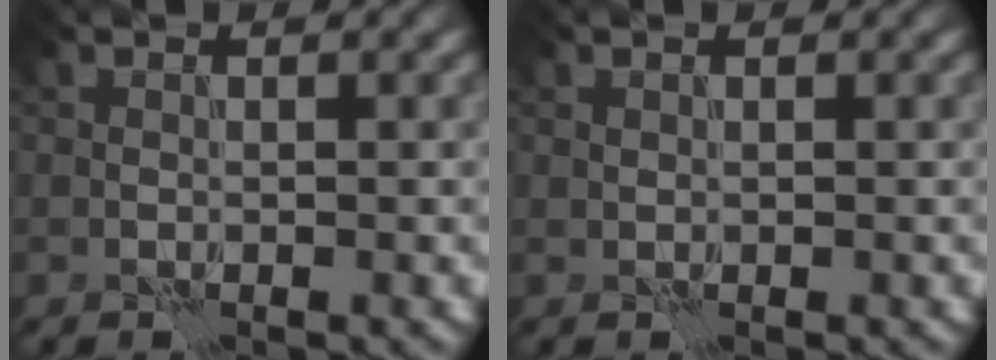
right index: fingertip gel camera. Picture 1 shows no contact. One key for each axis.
{"total": 0.0}